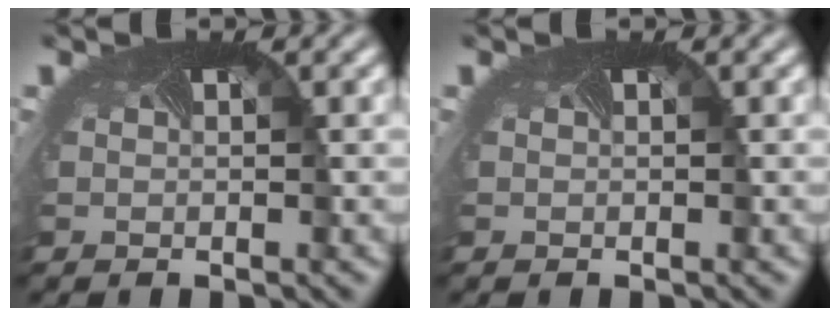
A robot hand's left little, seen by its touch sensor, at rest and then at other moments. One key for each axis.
{"total": 0.0}